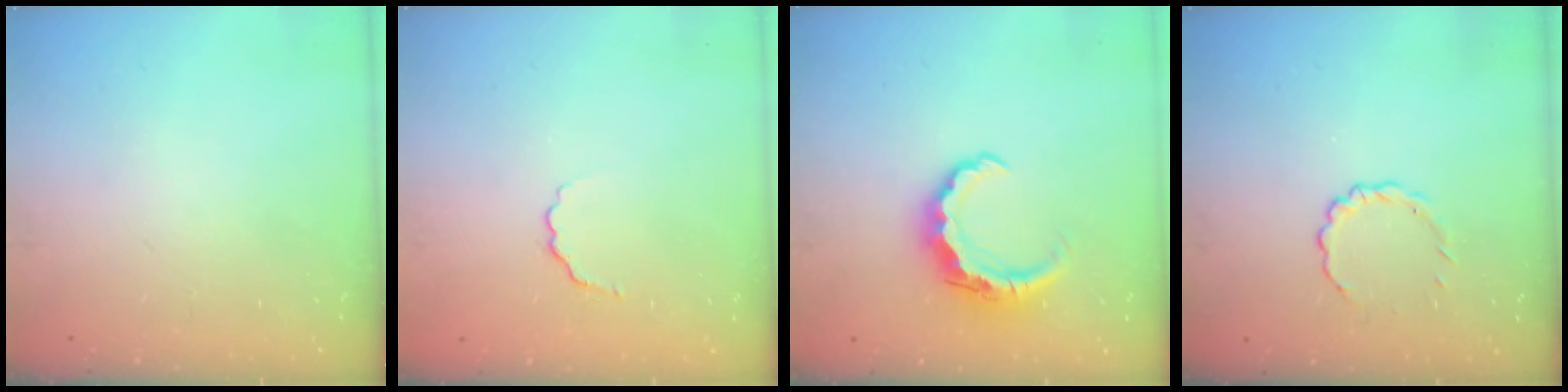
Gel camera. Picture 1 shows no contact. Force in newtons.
{"total": 3.2, "press": 2.9, "slide": 1.2}
{"total": 7.8, "press": 7.7, "slide": 1.4}
{"total": 3.0, "press": 2.9, "slide": 0.9}